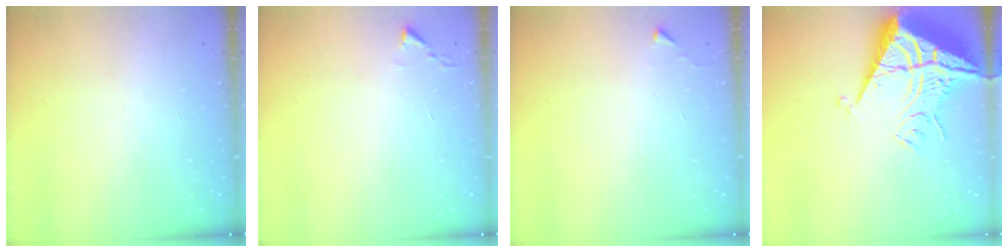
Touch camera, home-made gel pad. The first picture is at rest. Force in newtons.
{"total": 2.4, "press": 2.4, "slide": 0.3}
{"total": 2.7, "press": 2.6, "slide": 0.4}
{"total": 13.3, "press": 13.2, "slide": 1.4}